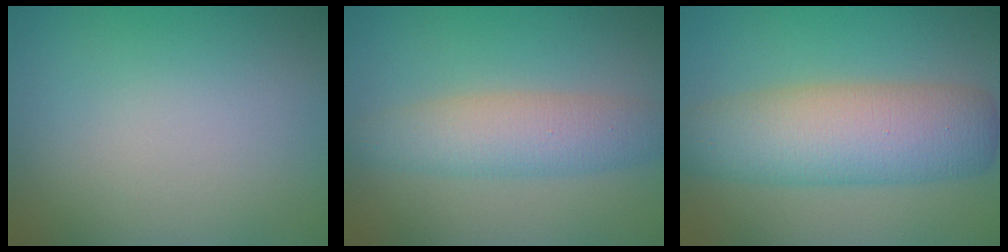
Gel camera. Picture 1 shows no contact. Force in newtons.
{"total": 4.3, "press": 4.3, "slide": 0.0}
{"total": 8.0, "press": 8.0, "slide": 0.1}